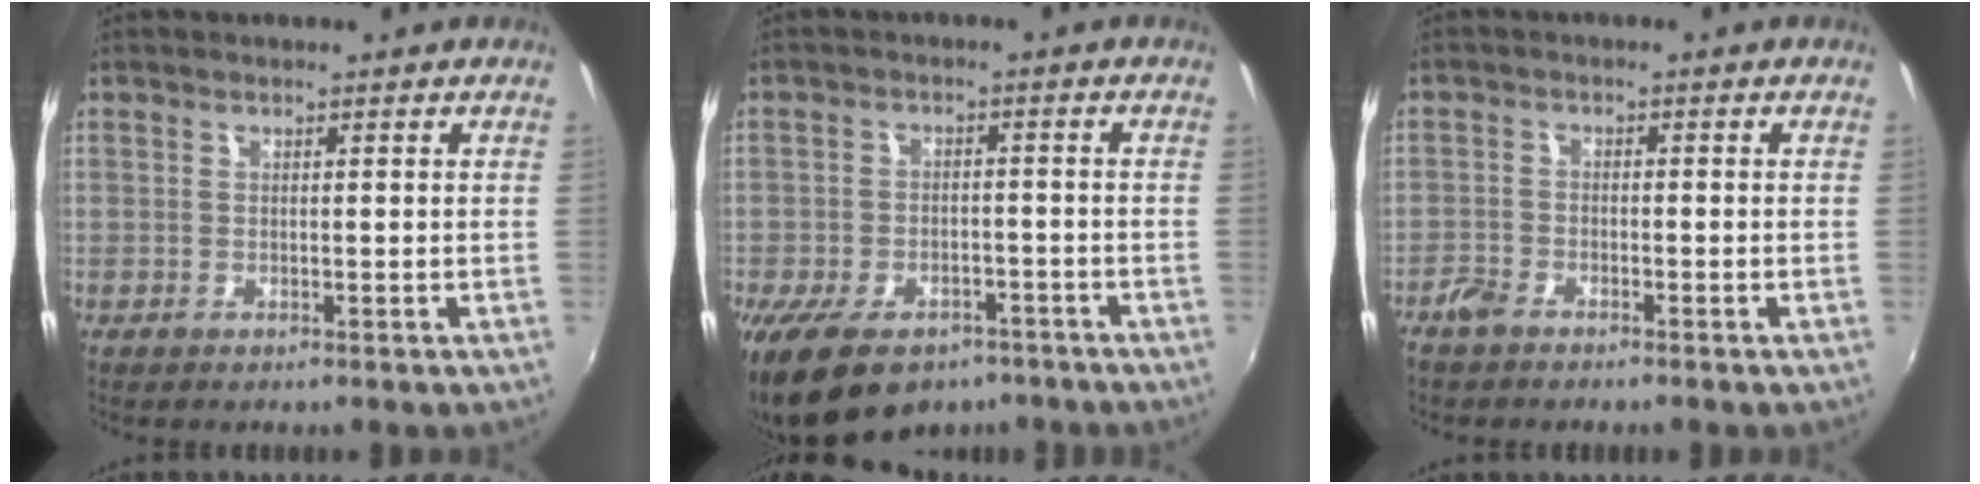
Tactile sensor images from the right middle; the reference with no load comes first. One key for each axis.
{"total": 16.1, "fx": -10.4, "fy": 8.9, "fz": 8.4, "tx": -0.191, "ty": -0.023, "tz": -0.161}
{"total": 3.2, "fx": -2.8, "fy": 1.0, "fz": 1.0, "tx": -0.034, "ty": -0.004, "tz": -0.060}